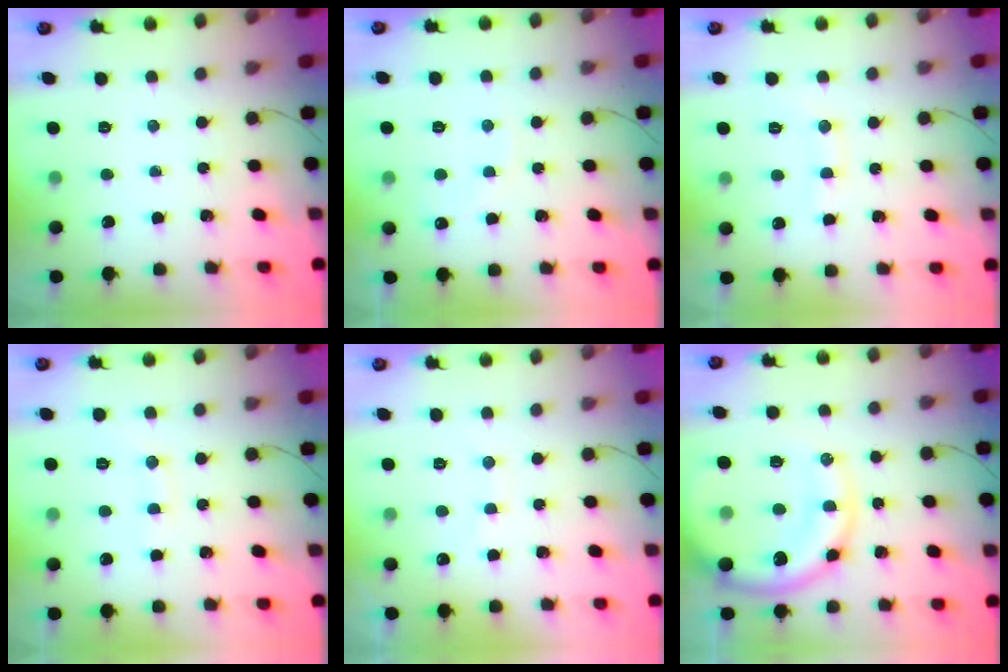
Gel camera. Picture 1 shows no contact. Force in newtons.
{"total": 6.3, "press": 6.2, "slide": 1.2}
{"total": 7.1, "press": 6.9, "slide": 1.4}
{"total": 7.0, "press": 6.9, "slide": 1.3}
{"total": 6.3, "press": 6.2, "slide": 1.0}
{"total": 16.2, "press": 15.8, "slide": 3.7}